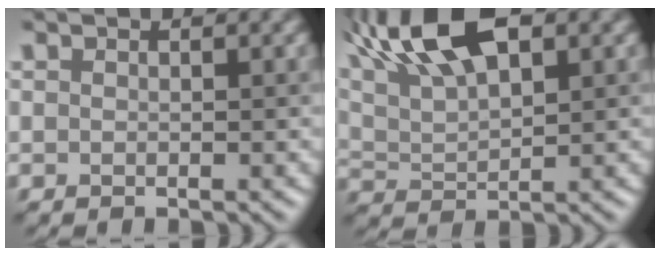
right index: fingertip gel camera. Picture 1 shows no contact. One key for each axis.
{"total": 9.0, "fx": 5.4, "fy": 3.3, "fz": 6.4, "tx": -0.123, "ty": 0.027, "tz": 0.098}